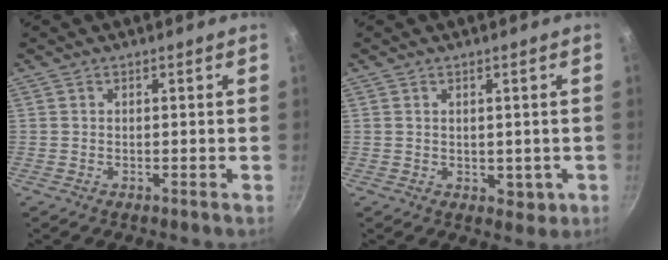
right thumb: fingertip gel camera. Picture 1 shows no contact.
{"total": 3.1, "force": [-0.1, 2.2, 2.2], "torque": [-0.020, -0.005, 0.003]}